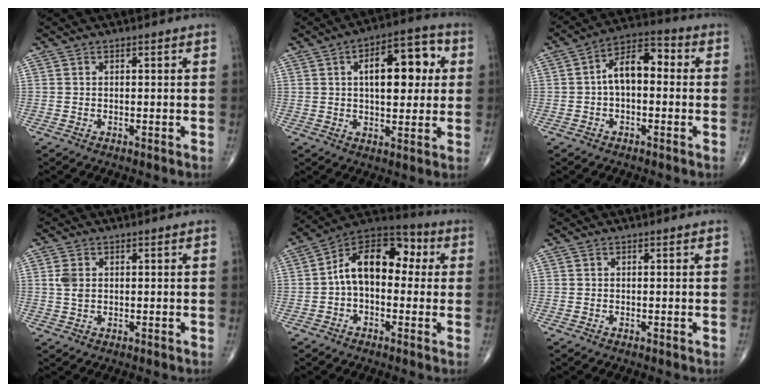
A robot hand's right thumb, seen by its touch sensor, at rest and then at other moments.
{"total": 13.8, "force": [3.0, 6.7, 11.7], "torque": [-0.138, 0.014, 0.040]}
{"total": 9.2, "force": [0.1, 5.2, 7.6], "torque": [-0.111, 0.036, -0.010]}
{"total": 2.8, "force": [0.6, 1.8, 2.0], "torque": [-0.045, 0.001, 0.015]}
{"total": 14.2, "force": [1.0, 8.9, 11.1], "torque": [-0.145, 0.046, 0.000]}
{"total": 0.0}